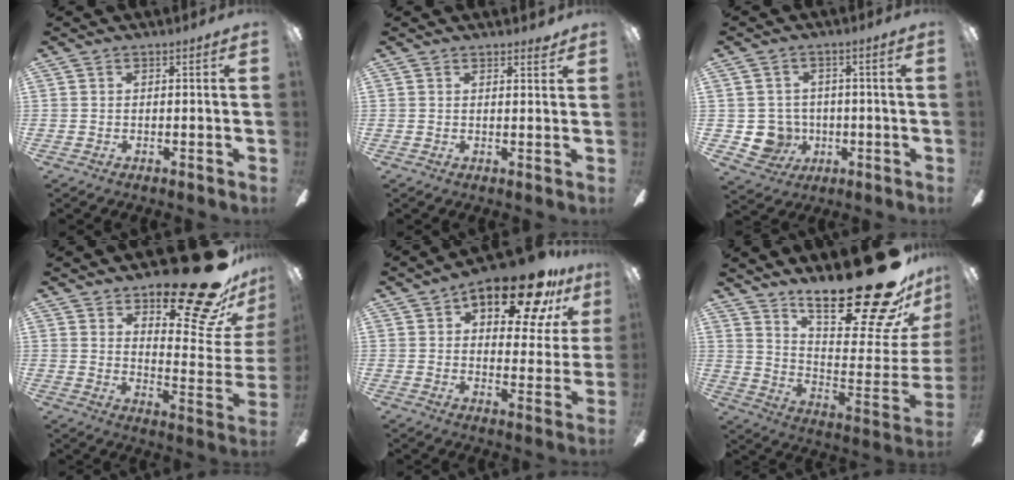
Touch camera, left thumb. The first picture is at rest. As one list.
[{"total": 1.8, "force": [1.6, 0.3, 0.8], "torque": [-0.002, -0.007, 0.025]}, {"total": 7.2, "force": [-0.6, 7.0, 1.7], "torque": [-0.050, 0.000, -0.006]}, {"total": 26.8, "force": [18.1, 10.0, 17.0], "torque": [-0.206, -0.118, 0.293]}, {"total": 17.7, "force": [11.3, 7.3, 11.4], "torque": [-0.150, -0.064, 0.182]}, {"total": 30.4, "force": [21.9, 8.2, 19.4], "torque": [-0.247, -0.171, 0.368]}]